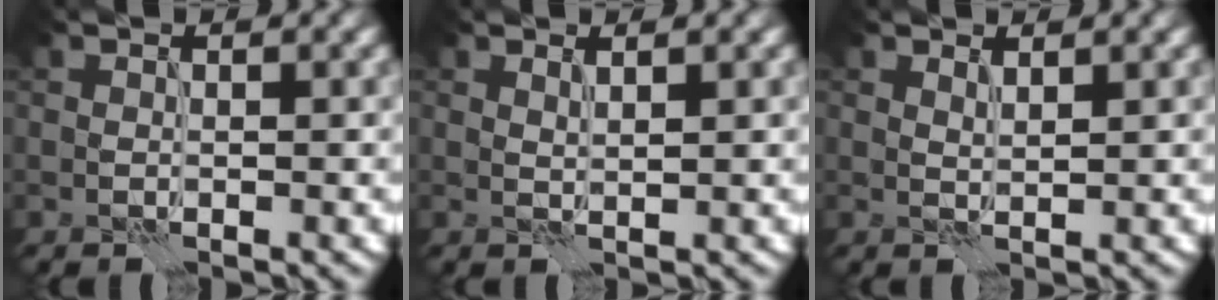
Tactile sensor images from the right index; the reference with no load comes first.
{"total": 1.0, "force": [0.5, 0.3, 0.8], "torque": [-0.011, -0.001, 0.008]}
{"total": 0.8, "force": [0.7, 0.2, 0.4], "torque": [-0.009, -0.002, 0.012]}